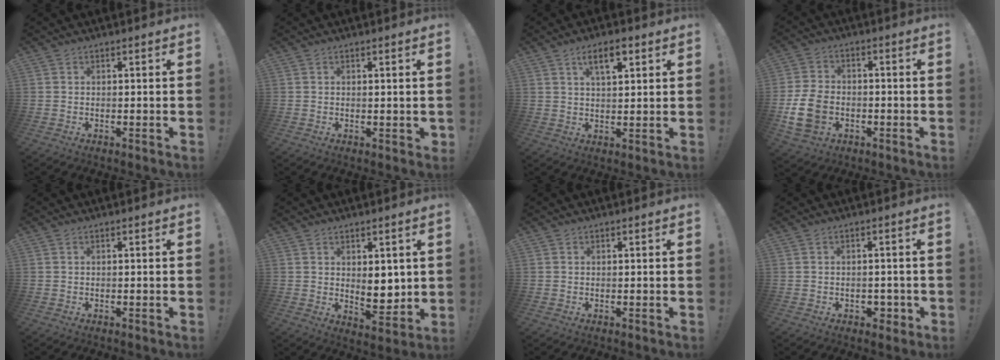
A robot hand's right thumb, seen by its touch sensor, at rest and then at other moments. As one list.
[{"total": 1.0, "force": [0.6, 0.5, 0.6], "torque": [-0.004, -0.001, 0.010]}, {"total": 6.5, "force": [3.2, 2.5, 5.1], "torque": [-0.077, -0.007, 0.051]}, {"total": 12.4, "force": [-3.0, 9.3, 7.7], "torque": [-0.153, 0.020, -0.053]}, {"total": 0.0}, {"total": 8.1, "force": [2.1, 4.9, 6.1], "torque": [-0.067, -0.023, 0.044]}, {"total": 0.0}, {"total": 3.4, "force": [-1.0, 2.7, 1.8], "torque": [-0.012, -0.002, -0.016]}]